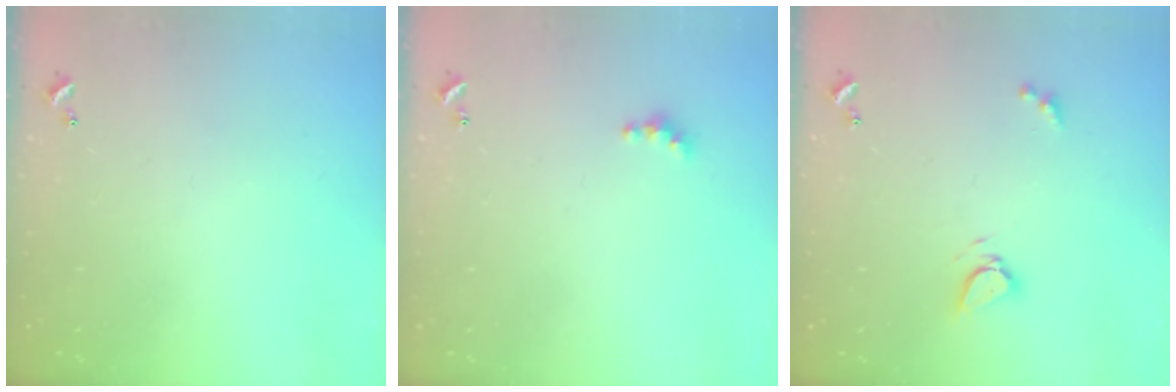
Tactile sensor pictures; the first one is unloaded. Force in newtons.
{"total": 2.8, "press": 2.8, "slide": 0.5}
{"total": 3.3, "press": 3.3, "slide": 0.5}